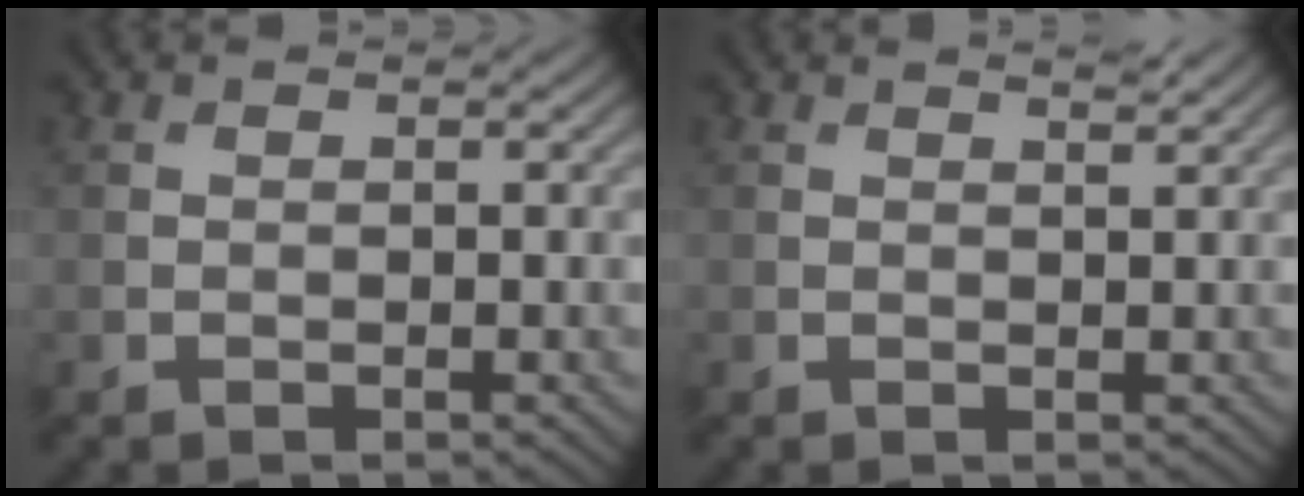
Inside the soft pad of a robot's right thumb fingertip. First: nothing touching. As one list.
[{"total": 1.1, "force": [1.0, 0.0, 0.5], "torque": [-0.014, -0.005, 0.012]}]